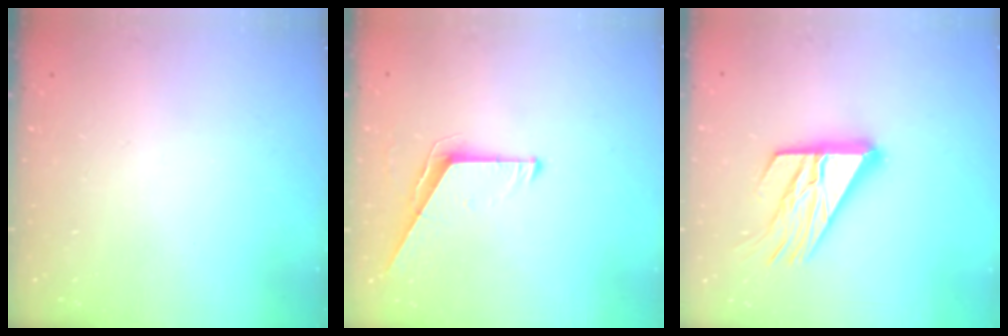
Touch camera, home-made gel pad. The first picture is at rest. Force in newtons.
{"total": 6.2, "press": 6.2, "slide": 0.5}
{"total": 17.2, "press": 17.1, "slide": 1.8}